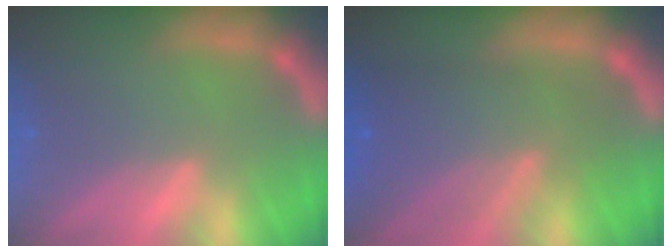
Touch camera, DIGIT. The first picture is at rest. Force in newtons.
{"total": 8.1}